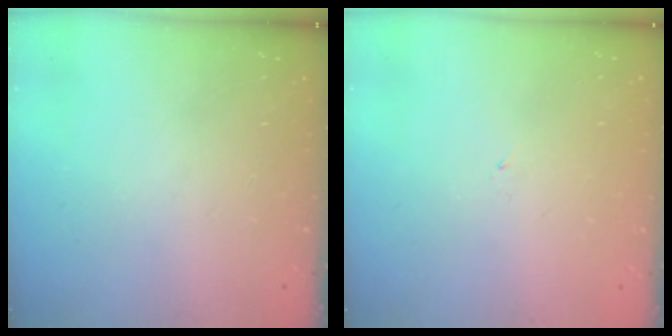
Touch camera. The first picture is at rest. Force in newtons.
{"total": 1.9, "press": 1.9, "slide": 0.1}